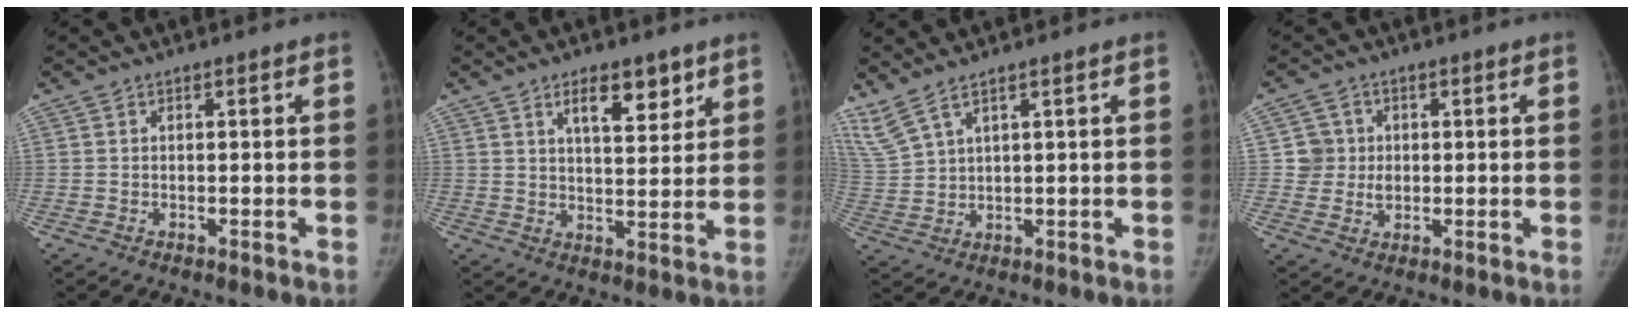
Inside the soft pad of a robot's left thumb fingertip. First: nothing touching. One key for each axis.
{"total": 8.1, "fx": 4.9, "fy": 3.2, "fz": 5.6, "tx": -0.062, "ty": -0.031, "tz": 0.077}
{"total": 6.5, "fx": 5.0, "fy": 1.4, "fz": 3.8, "tx": -0.102, "ty": -0.016, "tz": 0.121}
{"total": 4.8, "fx": 0.8, "fy": 4.7, "fz": 0.6, "tx": 0.023, "ty": 0.003, "tz": 0.011}